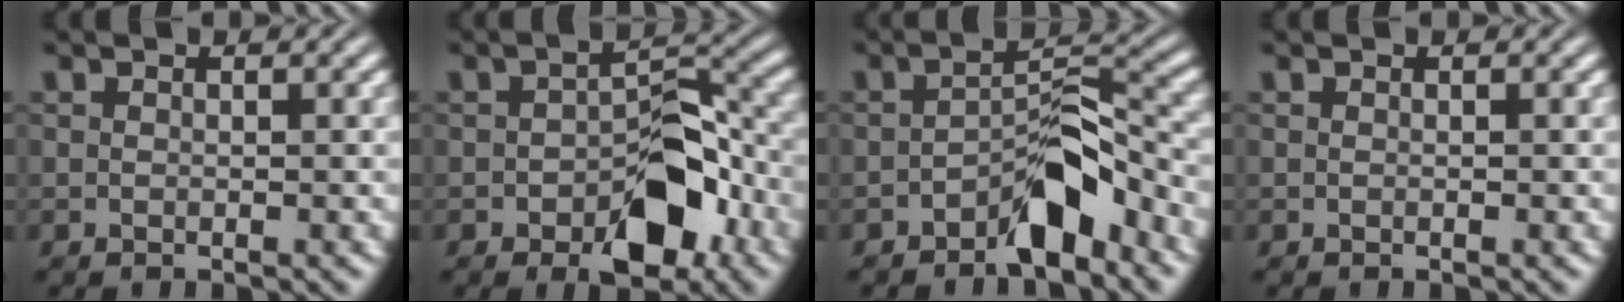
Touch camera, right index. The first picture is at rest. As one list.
[{"total": 5.6, "force": [-2.2, 2.3, 4.5], "torque": [-0.042, -0.007, -0.031]}, {"total": 3.9, "force": [-2.6, 0.1, 2.9], "torque": [-0.025, -0.003, -0.039]}, {"total": 0.0}]